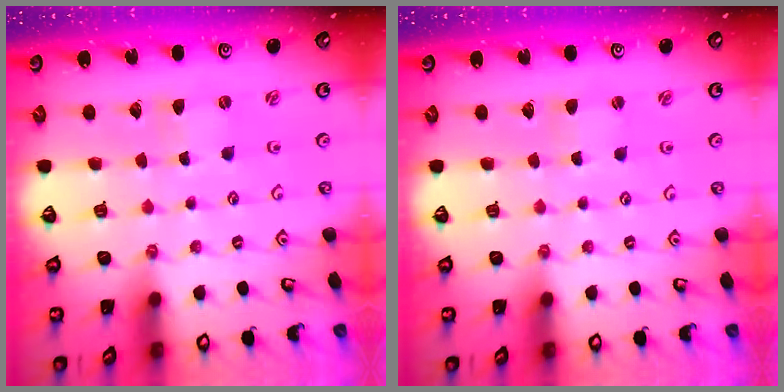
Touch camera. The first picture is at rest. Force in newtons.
{"total": 0.7, "press": 0.7, "slide": 0.2}